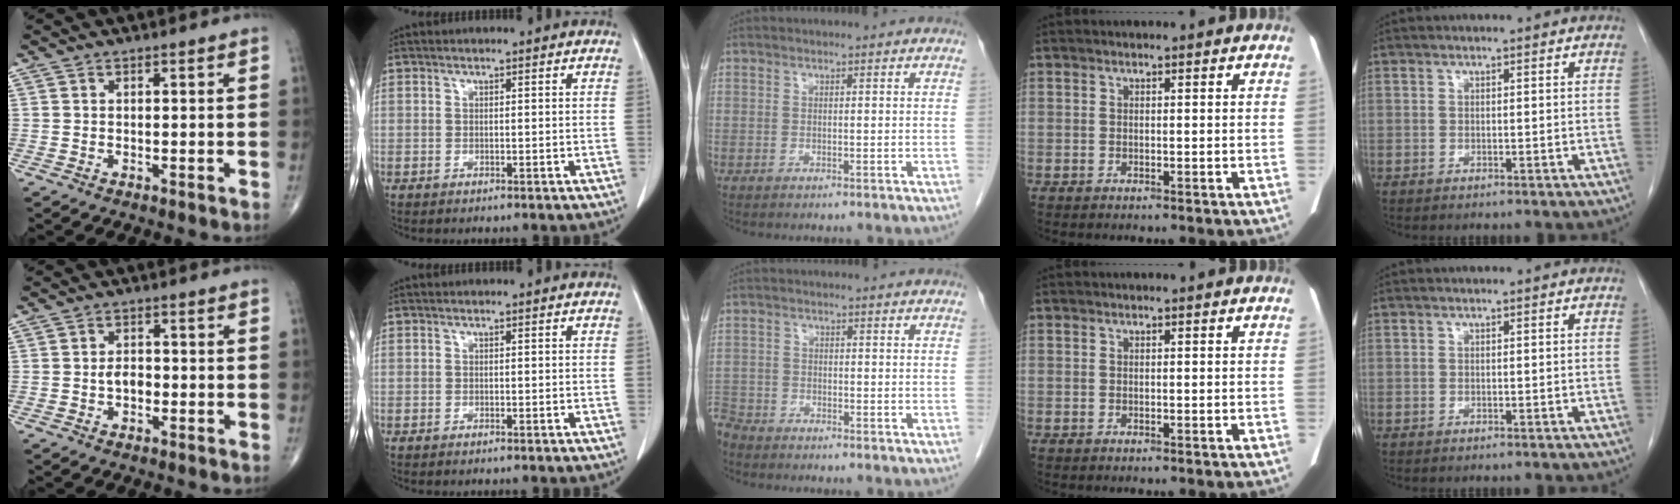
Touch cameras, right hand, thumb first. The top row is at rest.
{"thumb": {"total": 3.0, "force": [-0.7, 1.9, 2.2], "torque": [-0.029, 0.007, -0.016]}, "middle": {"total": 4.2, "force": [-4.0, 1.2, 0.2], "torque": [-0.003, -0.009, -0.082]}}